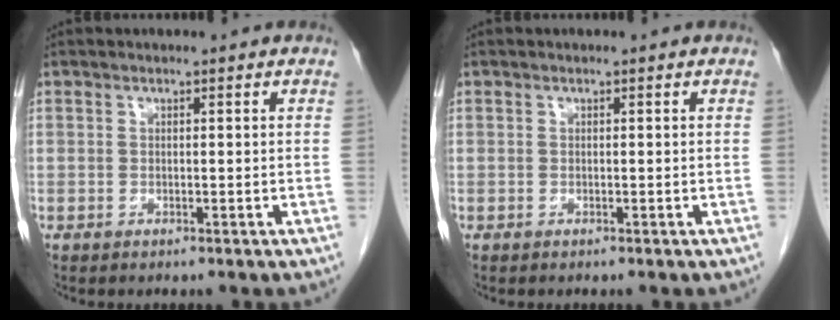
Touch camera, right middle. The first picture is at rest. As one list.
[{"total": 0.0}]